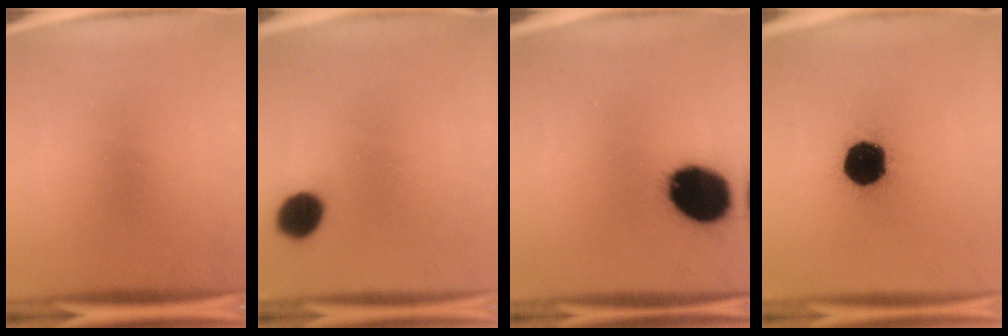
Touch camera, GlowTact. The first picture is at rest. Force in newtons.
{"total": 7.8}
{"total": 19.6}
{"total": 18.2}